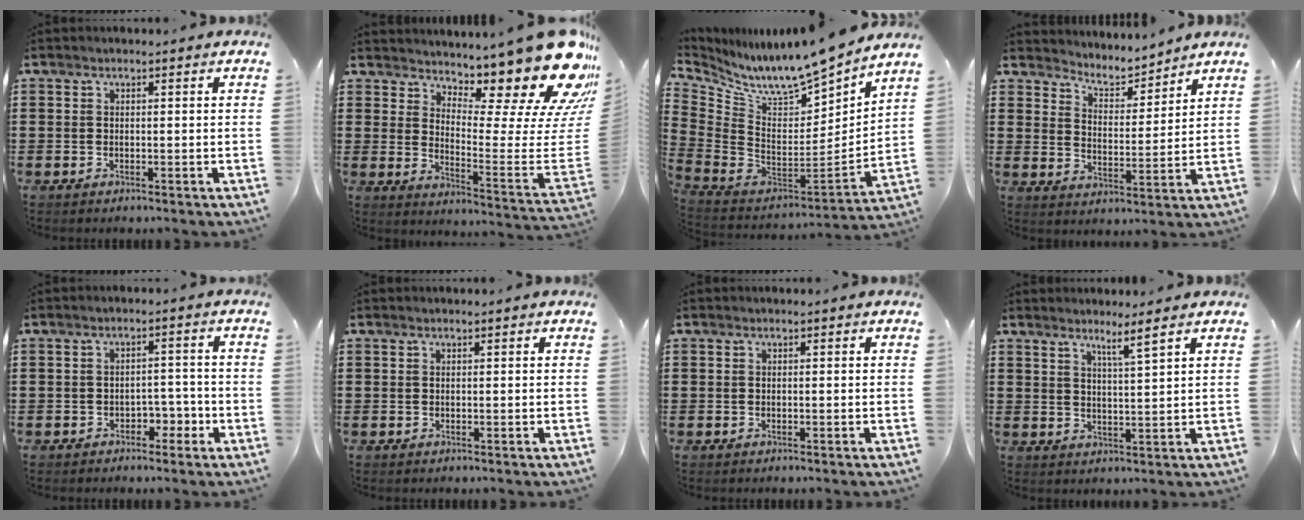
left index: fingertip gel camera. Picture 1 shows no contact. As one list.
[{"total": 15.7, "force": [11.5, 2.9, 10.2], "torque": [-0.139, -0.105, 0.183]}, {"total": 9.2, "force": [8.6, 1.0, 3.1], "torque": [-0.085, -0.086, 0.141]}, {"total": 4.5, "force": [4.4, 1.0, 0.5], "torque": [-0.036, -0.030, 0.073]}, {"total": 3.2, "force": [-2.2, 1.7, 1.6], "torque": [-0.033, 0.006, -0.046]}, {"total": 0.0}, {"total": 0.0}, {"total": 3.2, "force": [2.7, -0.9, 1.6], "torque": [-0.037, -0.010, 0.045]}]